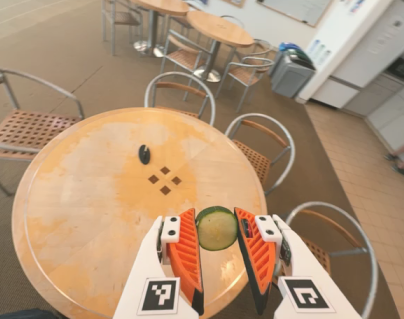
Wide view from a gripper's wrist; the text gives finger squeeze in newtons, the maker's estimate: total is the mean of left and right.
{"total": 9.6, "left": 9.4, "right": 9.8}